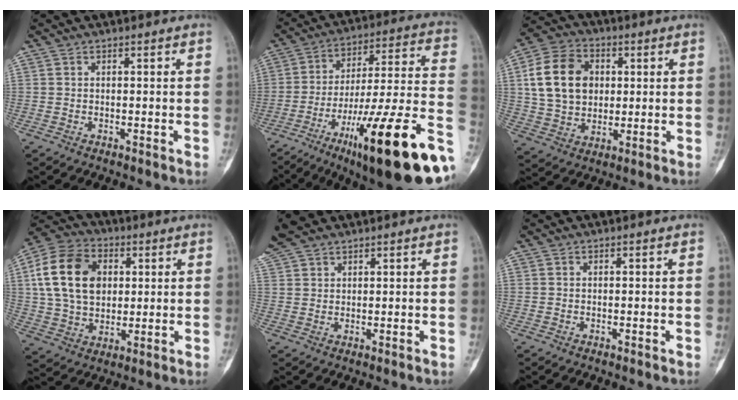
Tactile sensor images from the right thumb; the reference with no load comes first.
{"total": 28.8, "force": [-12.6, 5.4, 25.3], "torque": [-0.331, 0.048, -0.189]}
{"total": 15.0, "force": [2.9, 11.3, 9.4], "torque": [-0.146, 0.007, 0.052]}
{"total": 17.0, "force": [3.8, 12.2, 11.3], "torque": [-0.189, 0.006, 0.066]}
{"total": 5.9, "force": [4.7, 2.4, 2.6], "torque": [-0.058, 0.011, 0.101]}
{"total": 0.0}